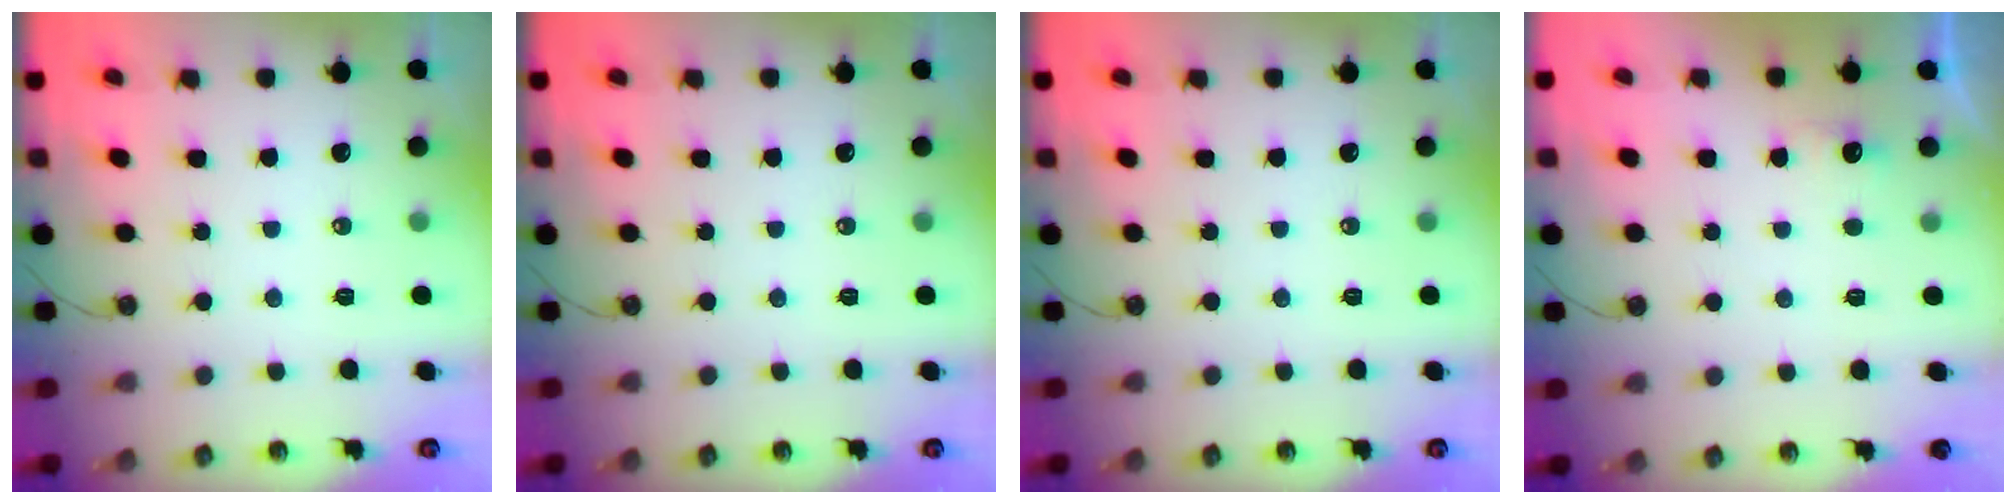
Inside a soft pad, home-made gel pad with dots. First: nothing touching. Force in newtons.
{"total": 0.0}
{"total": 0.0}
{"total": 2.2, "press": 2.0, "slide": 0.9}